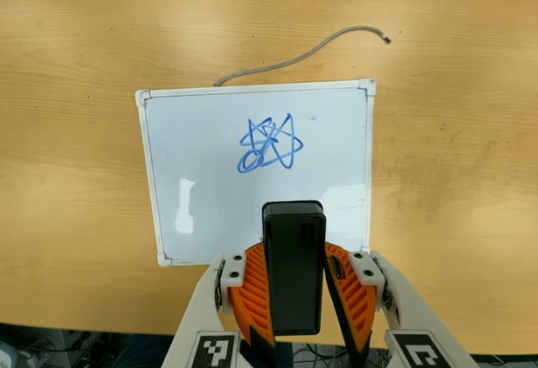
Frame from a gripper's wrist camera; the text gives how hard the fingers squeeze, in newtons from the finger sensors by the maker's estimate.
{"total": 6.0, "left": 5.8, "right": 6.2}